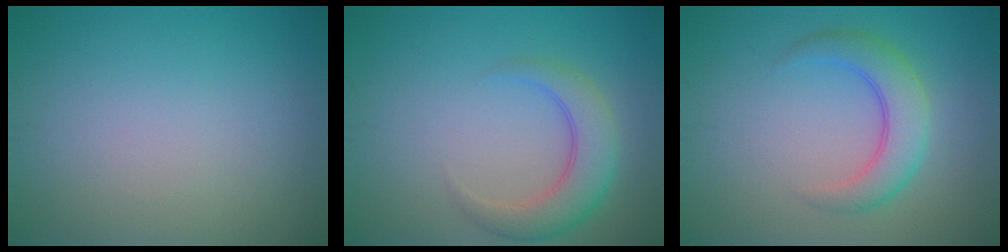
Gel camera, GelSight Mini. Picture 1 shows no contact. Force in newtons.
{"total": 4.1, "press": 4.1, "slide": 0.3}
{"total": 3.9, "press": 3.9, "slide": 0.2}